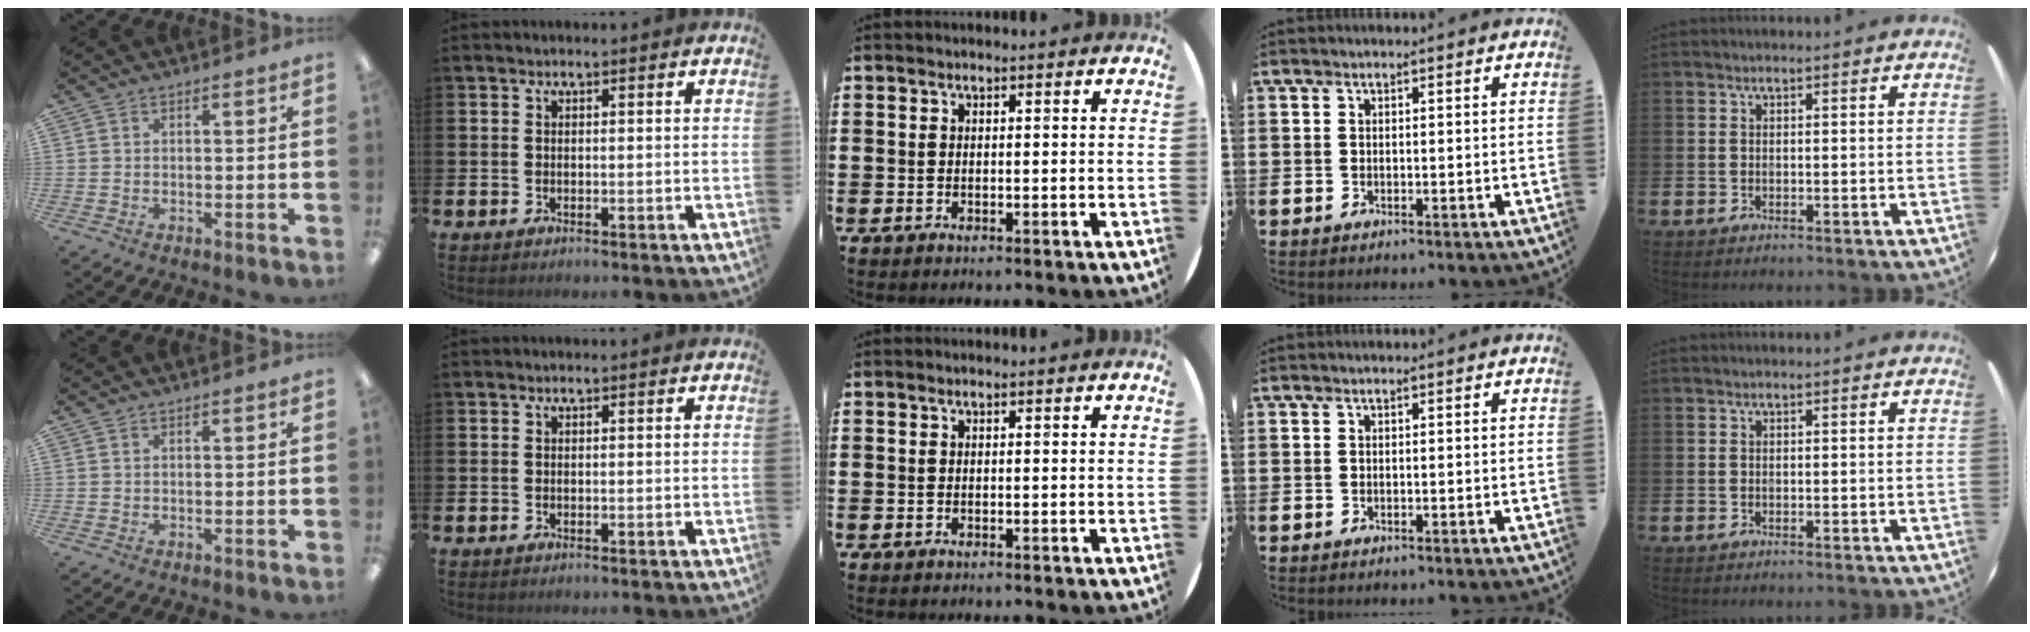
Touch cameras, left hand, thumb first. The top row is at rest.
{}